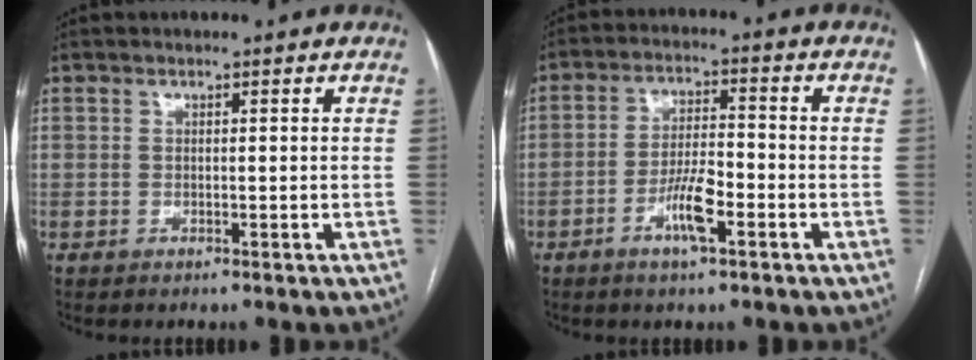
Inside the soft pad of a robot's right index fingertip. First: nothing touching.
{"total": 6.8, "force": [-3.2, 1.4, 5.9], "torque": [-0.111, 0.002, -0.055]}